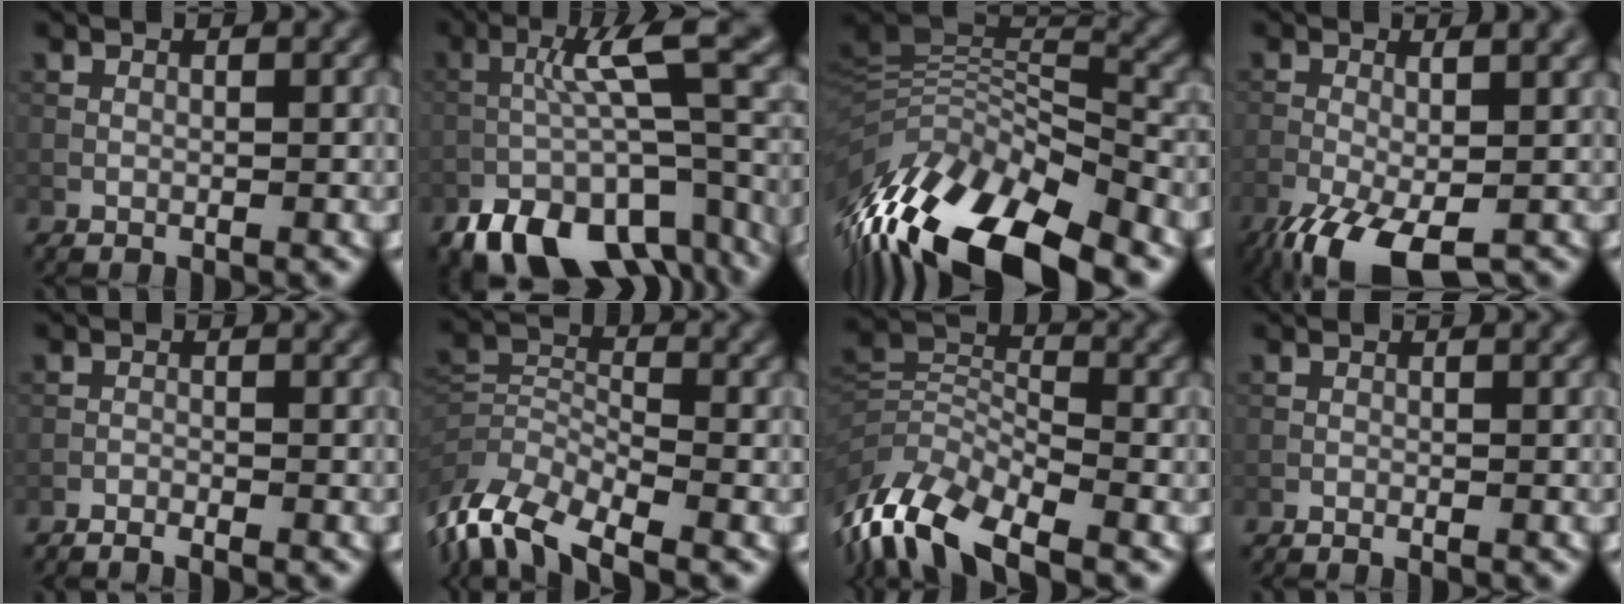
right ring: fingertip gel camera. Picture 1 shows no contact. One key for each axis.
{"total": 12.4, "fx": -7.3, "fy": 3.9, "fz": 9.2, "tx": -0.148, "ty": -0.002, "tz": -0.117}
{"total": 15.2, "fx": -8.5, "fy": 5.3, "fz": 11.4, "tx": -0.232, "ty": 0.014, "tz": -0.155}
{"total": 9.3, "fx": -4.5, "fy": 3.1, "fz": 7.6, "tx": -0.154, "ty": -0.030, "tz": -0.077}
{"total": 1.6, "fx": -1.4, "fy": 0.0, "fz": 0.7, "tx": -0.023, "ty": -0.003, "tz": -0.031}
{"total": 9.4, "fx": -6.3, "fy": 3.8, "fz": 5.8, "tx": -0.116, "ty": -0.007, "tz": -0.128}
{"total": 10.9, "fx": -7.3, "fy": 4.4, "fz": 6.9, "tx": -0.141, "ty": -0.010, "tz": -0.145}
{"total": 0.6, "fx": -0.5, "fy": -0.1, "fz": 0.2, "tx": -0.008, "ty": 0.002, "tz": -0.013}